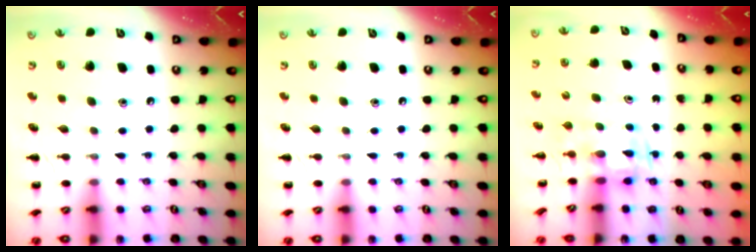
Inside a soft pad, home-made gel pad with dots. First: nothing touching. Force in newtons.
{"total": 0.0}
{"total": 2.8, "press": 2.5, "slide": 1.3}